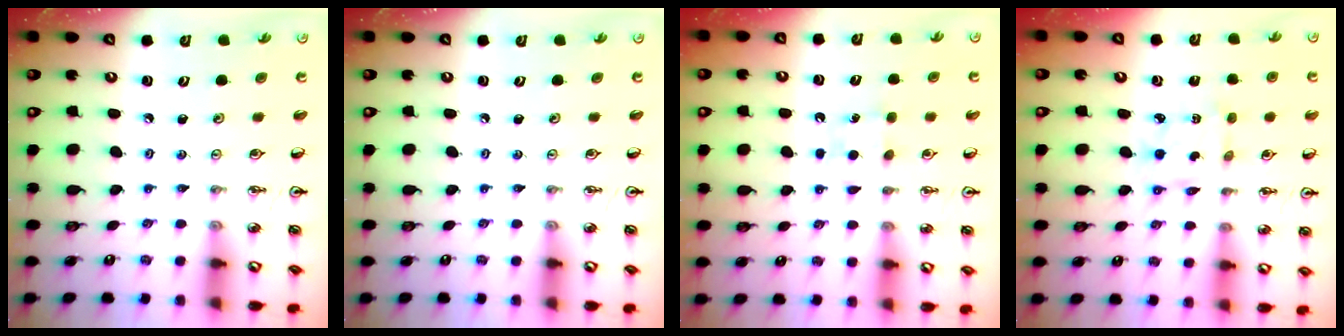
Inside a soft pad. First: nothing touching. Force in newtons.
{"total": 0.0}
{"total": 5.7, "press": 5.7, "slide": 0.6}
{"total": 2.4, "press": 2.4, "slide": 0.2}